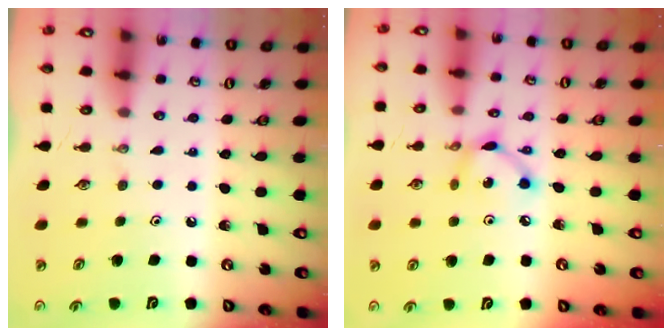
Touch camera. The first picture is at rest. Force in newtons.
{"total": 7.0, "press": 7.0, "slide": 0.3}